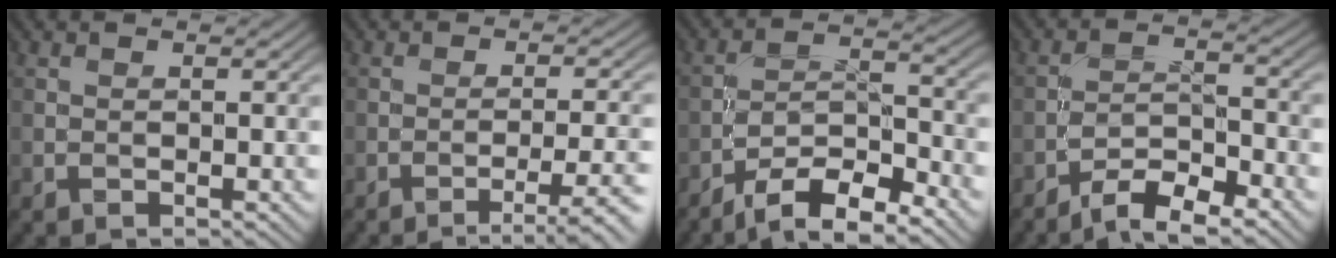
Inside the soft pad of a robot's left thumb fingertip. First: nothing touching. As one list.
[{"total": 5.5, "force": [-3.0, 1.1, 4.5], "torque": [-0.077, 0.001, -0.039]}, {"total": 9.4, "force": [-6.9, 2.6, 5.7], "torque": [-0.093, 0.005, -0.132]}, {"total": 6.6, "force": [-5.2, 1.8, 3.8], "torque": [-0.062, 0.007, -0.098]}]